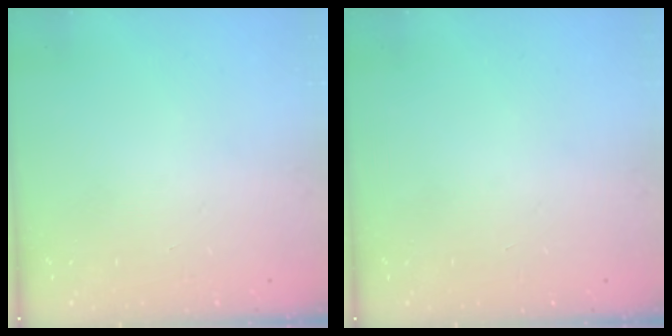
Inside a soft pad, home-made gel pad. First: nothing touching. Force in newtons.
{"total": 0.0}